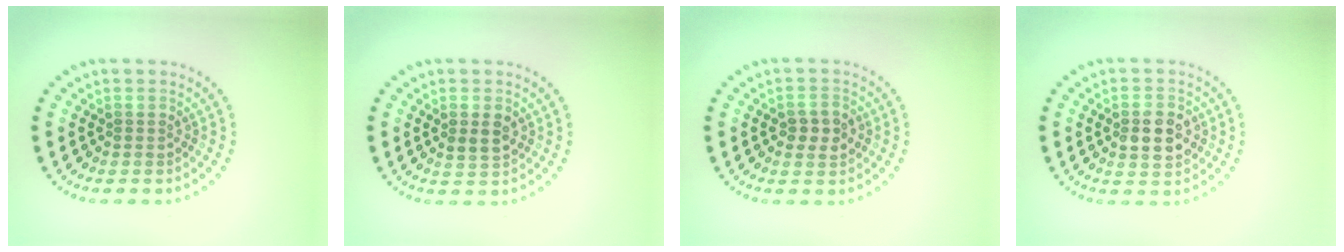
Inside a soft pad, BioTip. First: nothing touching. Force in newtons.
{"total": 1.8, "press": 1.8, "slide": 0.4}
{"total": 2.0, "press": 2.0, "slide": 0.2}
{"total": 3.5, "press": 3.5, "slide": 0.2}